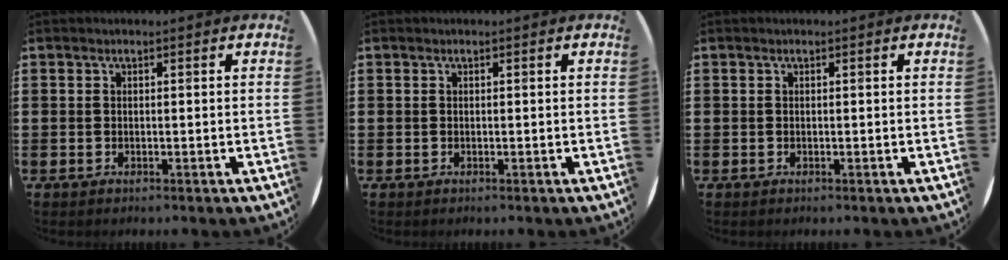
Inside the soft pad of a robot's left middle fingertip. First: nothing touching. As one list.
[{"total": 0.0}, {"total": 0.0}]